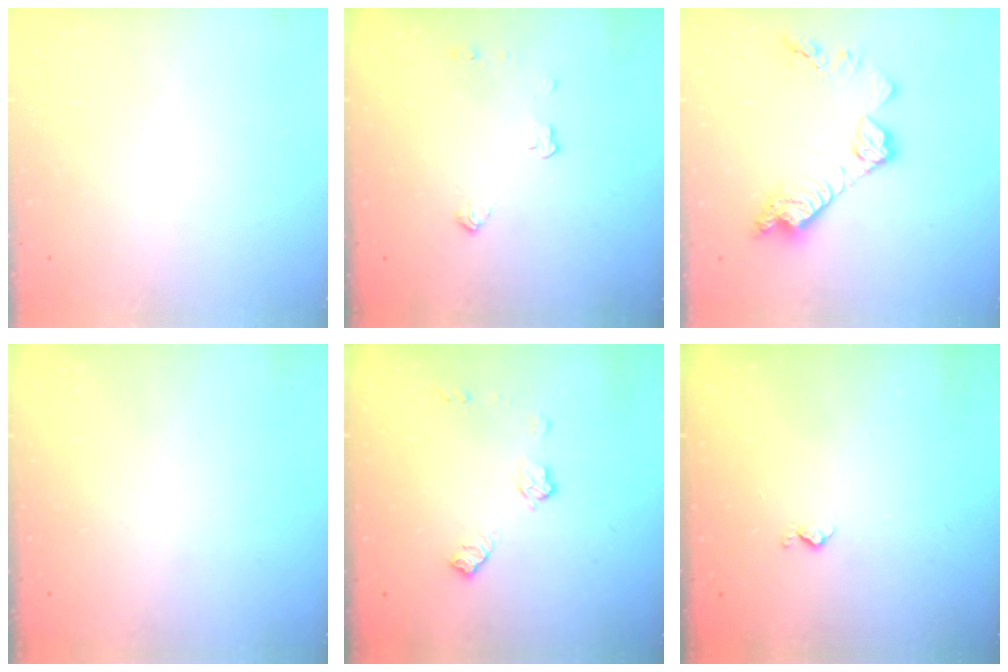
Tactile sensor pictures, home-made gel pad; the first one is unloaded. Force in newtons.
{"total": 3.6, "press": 3.5, "slide": 0.6}
{"total": 15.1, "press": 15.1, "slide": 0.8}
{"total": 0.0}
{"total": 7.7, "press": 7.7, "slide": 0.2}
{"total": 3.6, "press": 3.6, "slide": 0.5}